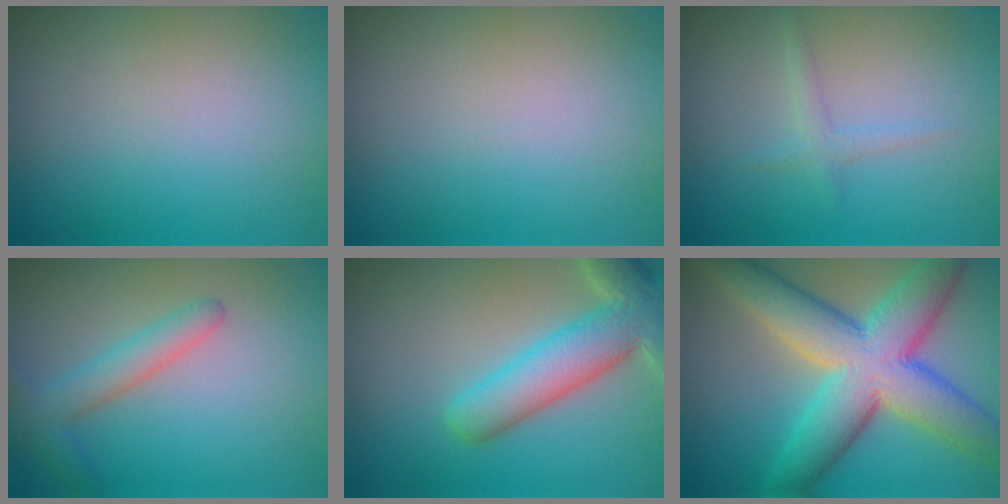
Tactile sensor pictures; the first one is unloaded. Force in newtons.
{"total": 0.0}
{"total": 1.1, "press": 1.1, "slide": 0.1}
{"total": 2.8, "press": 2.7, "slide": 0.2}
{"total": 6.8, "press": 6.8, "slide": 0.6}
{"total": 11.1, "press": 11.1, "slide": 0.4}